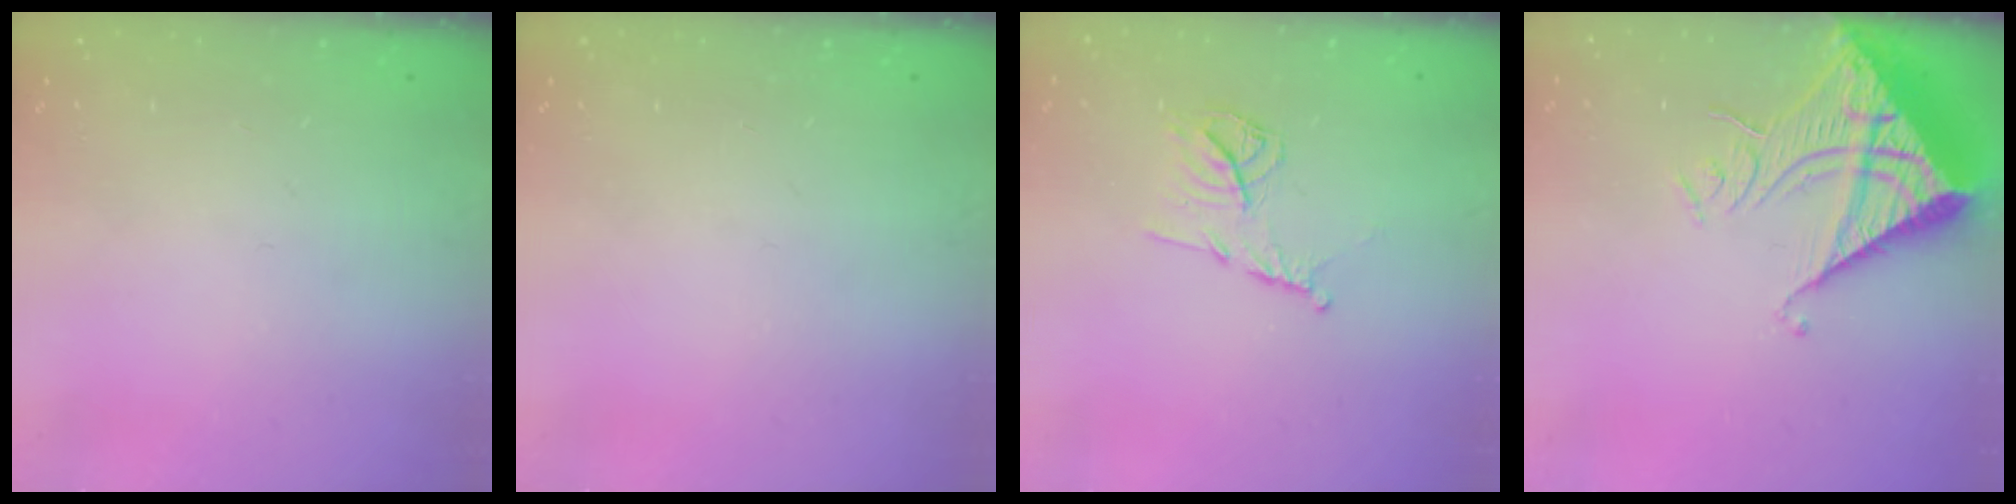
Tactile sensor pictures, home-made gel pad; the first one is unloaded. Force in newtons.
{"total": 0.0}
{"total": 9.8, "press": 9.8, "slide": 0.6}
{"total": 16.2, "press": 16.1, "slide": 2.1}